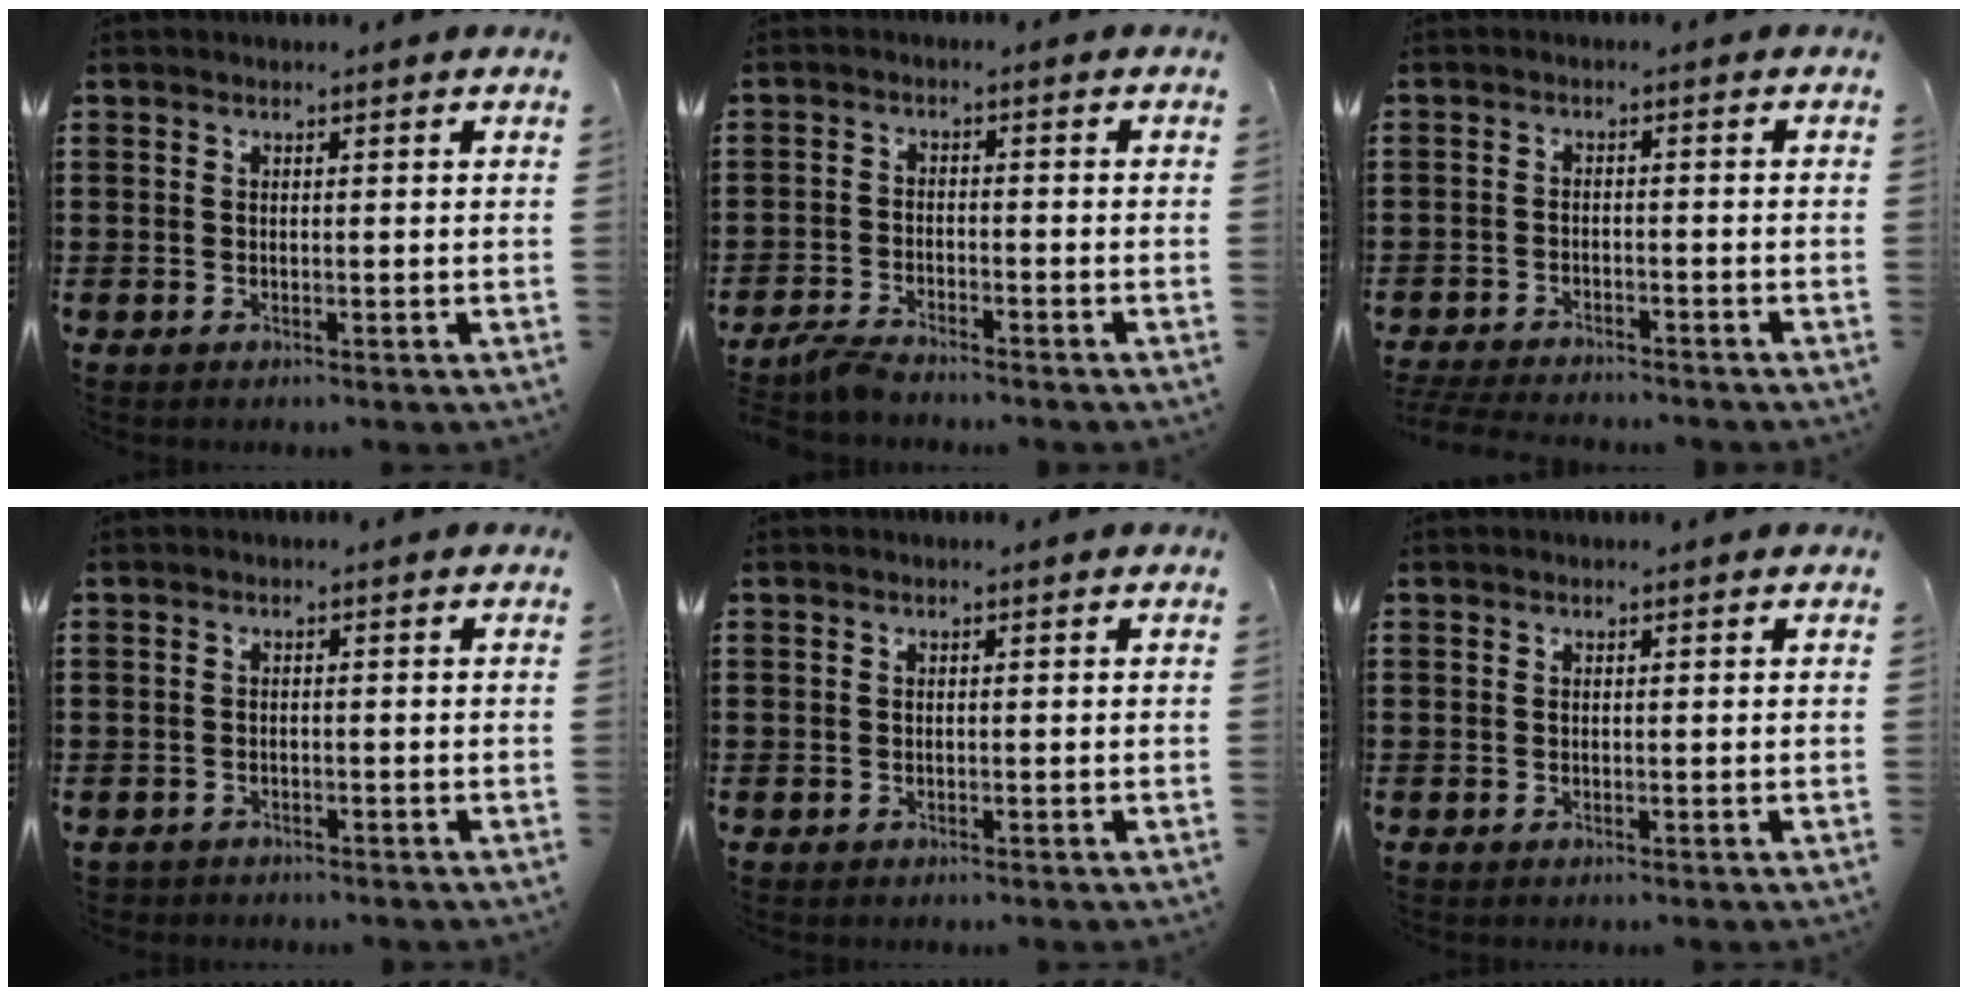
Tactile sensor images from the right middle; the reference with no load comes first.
{"total": 3.0, "force": [-2.9, 0.3, 0.9], "torque": [-0.032, 0.001, -0.063]}
{"total": 3.4, "force": [-3.4, 0.3, 0.5], "torque": [-0.017, -0.003, -0.073]}
{"total": 1.1, "force": [-1.0, 0.3, 0.0], "torque": [-0.003, 0.001, -0.023]}
{"total": 0.0}
{"total": 0.0}